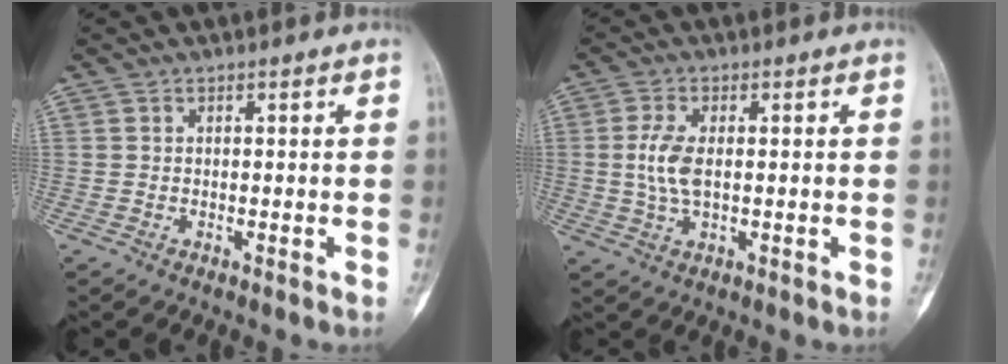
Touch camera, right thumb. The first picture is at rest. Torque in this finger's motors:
{"motor_torque": [0.91, 1.01, 0.34, -0.43, 0.26]}